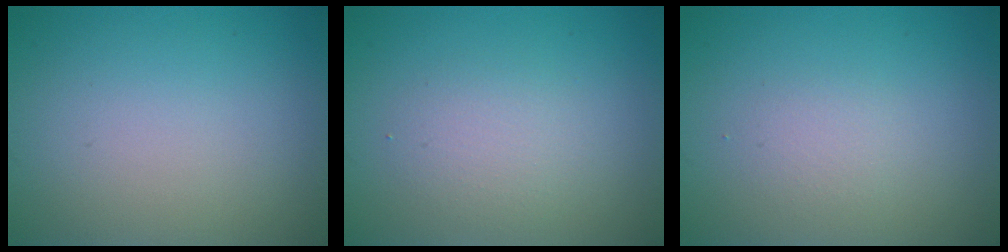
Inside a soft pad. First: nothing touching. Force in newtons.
{"total": 2.2, "press": 2.2, "slide": 0.1}
{"total": 1.3, "press": 1.3, "slide": 0.0}